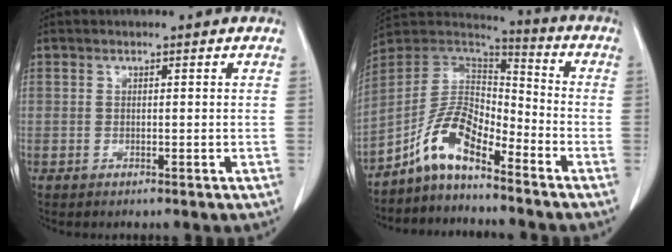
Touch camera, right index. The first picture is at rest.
{"total": 9.7, "force": [-6.6, 3.2, 6.3], "torque": [-0.134, 0.029, -0.128]}